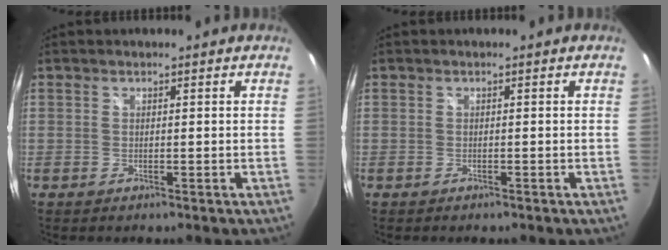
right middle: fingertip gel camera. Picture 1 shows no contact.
{"total": 0.6, "force": [-0.5, 0.2, 0.2], "torque": [-0.005, -0.002, -0.010]}